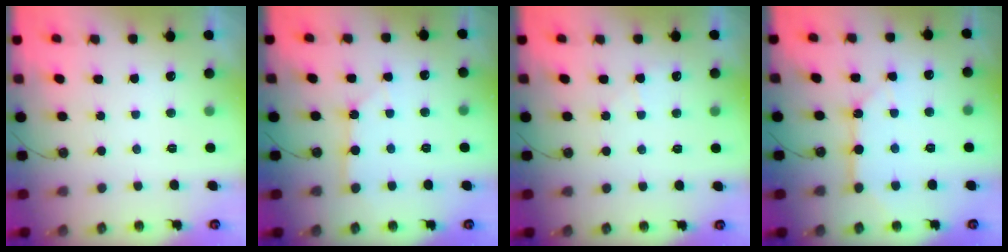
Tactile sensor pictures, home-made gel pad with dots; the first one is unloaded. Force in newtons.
{"total": 2.7, "press": 2.7, "slide": 0.4}
{"total": 5.0, "press": 4.9, "slide": 0.7}
{"total": 10.4, "press": 10.4, "slide": 1.1}